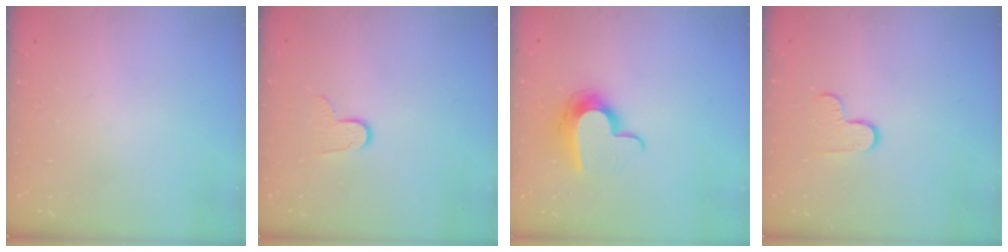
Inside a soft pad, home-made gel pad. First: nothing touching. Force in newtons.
{"total": 7.2, "press": 7.2, "slide": 0.6}
{"total": 11.5, "press": 11.5, "slide": 0.7}
{"total": 6.1, "press": 6.1, "slide": 0.6}